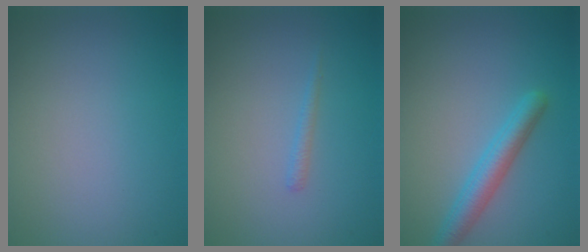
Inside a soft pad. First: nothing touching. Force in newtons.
{"total": 0.7, "press": 0.7, "slide": 0.1}
{"total": 3.0, "press": 3.0, "slide": 0.1}